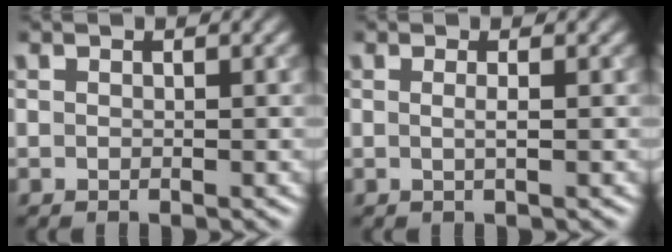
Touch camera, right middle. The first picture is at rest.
{"total": 1.1, "force": [0.0, 0.3, 1.1], "torque": [-0.015, 0.002, -0.004]}